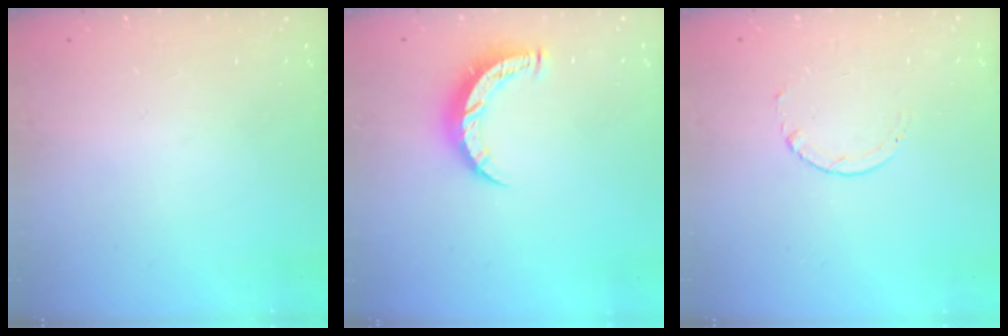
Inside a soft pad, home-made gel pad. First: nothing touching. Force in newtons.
{"total": 7.7, "press": 7.7, "slide": 0.3}
{"total": 1.7, "press": 1.7, "slide": 0.2}